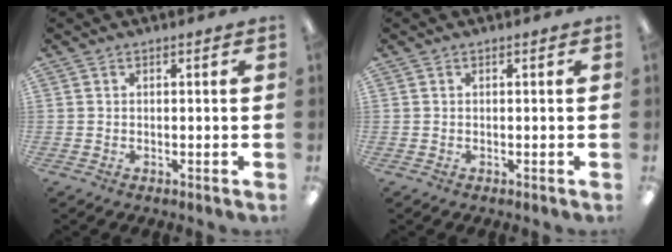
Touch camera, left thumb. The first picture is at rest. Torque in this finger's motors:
{"motor_torque": [0.00, 0.00, 0.25, -0.01, 0.00]}